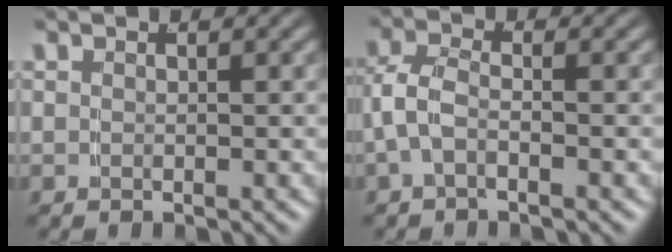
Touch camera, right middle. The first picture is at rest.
{"total": 3.1, "force": [-0.7, 1.9, 2.4], "torque": [-0.064, -0.015, -0.008]}